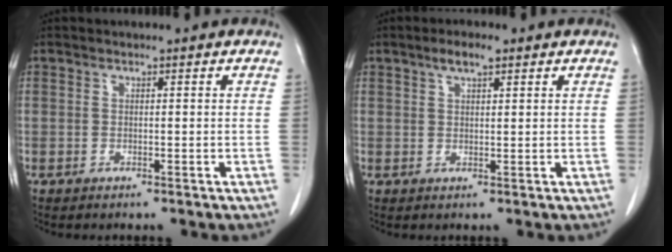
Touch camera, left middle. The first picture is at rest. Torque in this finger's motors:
{"motor_torque": [0.80, -0.64, 0.02, 0.04]}